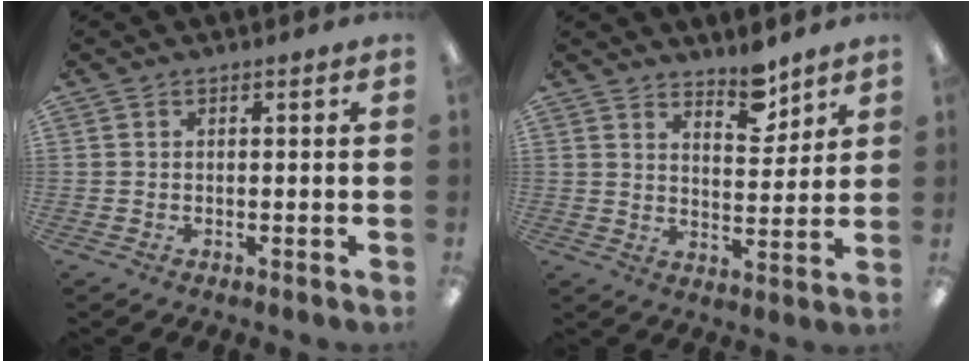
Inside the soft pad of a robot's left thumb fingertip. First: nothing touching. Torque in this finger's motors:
{"motor_torque": [0.03, 0.04, -0.20, -0.10, 0.02]}